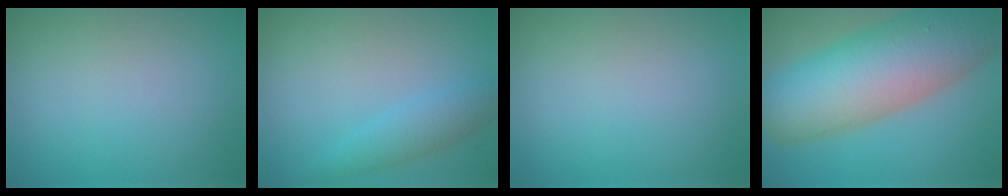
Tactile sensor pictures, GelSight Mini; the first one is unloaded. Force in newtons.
{"total": 2.7, "press": 2.7, "slide": 0.0}
{"total": 0.0}
{"total": 13.2, "press": 13.2, "slide": 0.7}